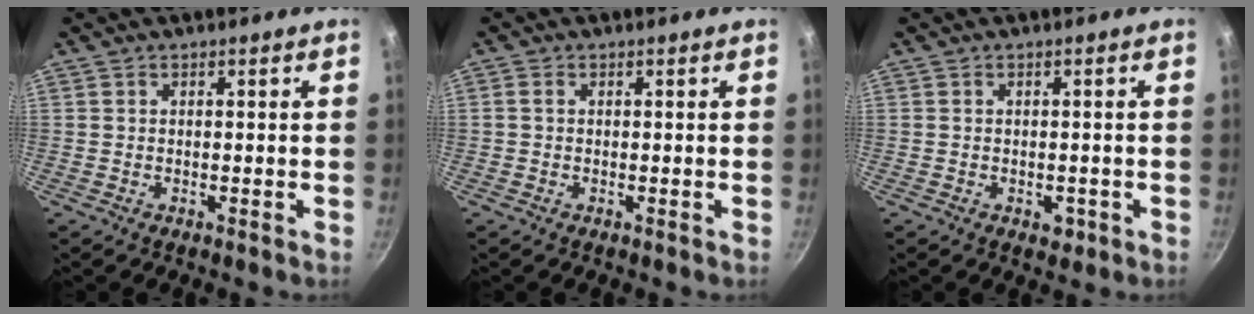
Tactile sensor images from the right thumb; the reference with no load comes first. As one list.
[{"total": 0.9, "force": [0.1, 0.7, 0.5], "torque": [-0.010, 0.005, 0.000]}, {"total": 2.2, "force": [-0.9, 1.5, 1.3], "torque": [-0.010, 0.009, -0.004]}]